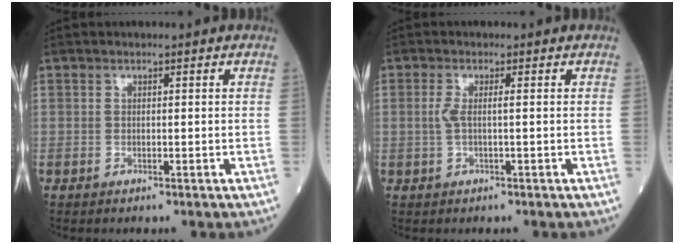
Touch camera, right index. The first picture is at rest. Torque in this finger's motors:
{"motor_torque": [0.00, -0.06, 0.01, 0.02]}